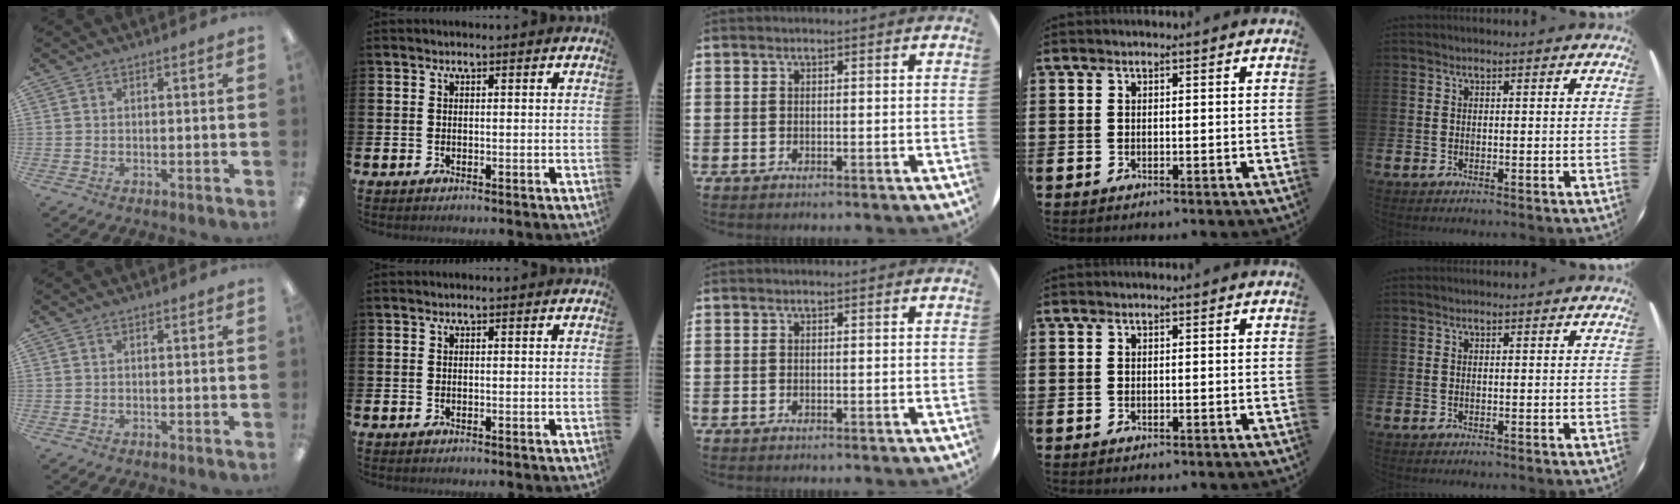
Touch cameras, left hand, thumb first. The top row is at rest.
{}